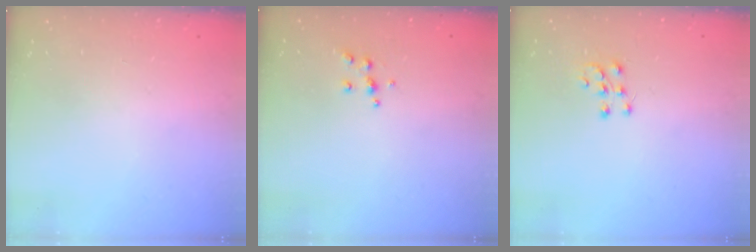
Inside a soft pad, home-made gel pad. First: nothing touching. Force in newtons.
{"total": 5.3, "press": 5.2, "slide": 0.5}
{"total": 6.0, "press": 5.9, "slide": 0.4}